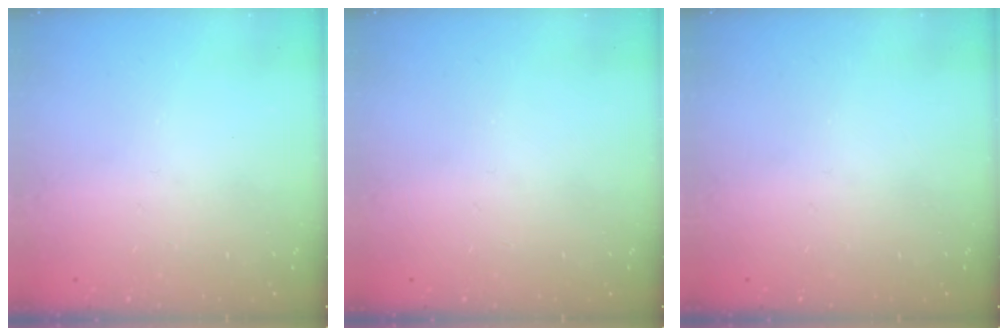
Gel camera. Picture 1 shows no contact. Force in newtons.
{"total": 0.0}
{"total": 0.0}